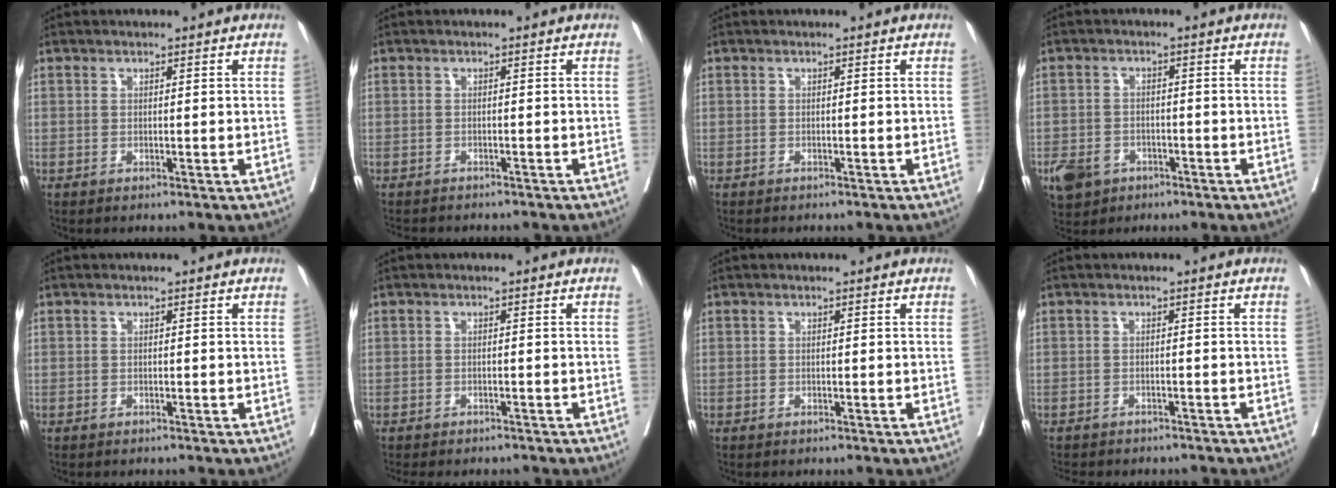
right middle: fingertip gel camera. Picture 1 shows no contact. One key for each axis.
{"total": 6.3, "fx": -5.7, "fy": 1.6, "fz": 2.0, "tx": -0.026, "ty": -0.004, "tz": -0.077}
{"total": 2.1, "fx": -2.0, "fy": 0.4, "fz": 0.6, "tx": -0.012, "ty": -0.004, "tz": -0.025}
{"total": 7.2, "fx": -4.0, "fy": 5.5, "fz": 2.3, "tx": -0.048, "ty": 0.003, "tz": -0.060}
{"total": 2.8, "fx": -2.6, "fy": 0.5, "fz": 0.9, "tx": -0.013, "ty": -0.004, "tz": -0.033}
{"total": 8.4, "fx": -7.7, "fy": 2.2, "fz": 2.7, "tx": -0.037, "ty": -0.004, "tz": -0.095}
{"total": 2.0, "fx": -1.8, "fy": 0.4, "fz": 0.7, "tx": -0.013, "ty": -0.003, "tz": -0.022}
{"total": 9.7, "fx": -8.8, "fy": 2.7, "fz": 3.0, "tx": -0.050, "ty": -0.004, "tz": -0.105}